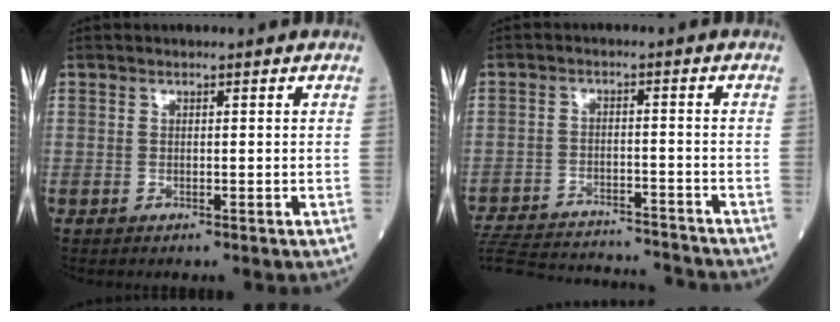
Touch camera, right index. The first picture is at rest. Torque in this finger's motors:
{"motor_torque": [-2.14, 0.00, -1.05, -0.21]}